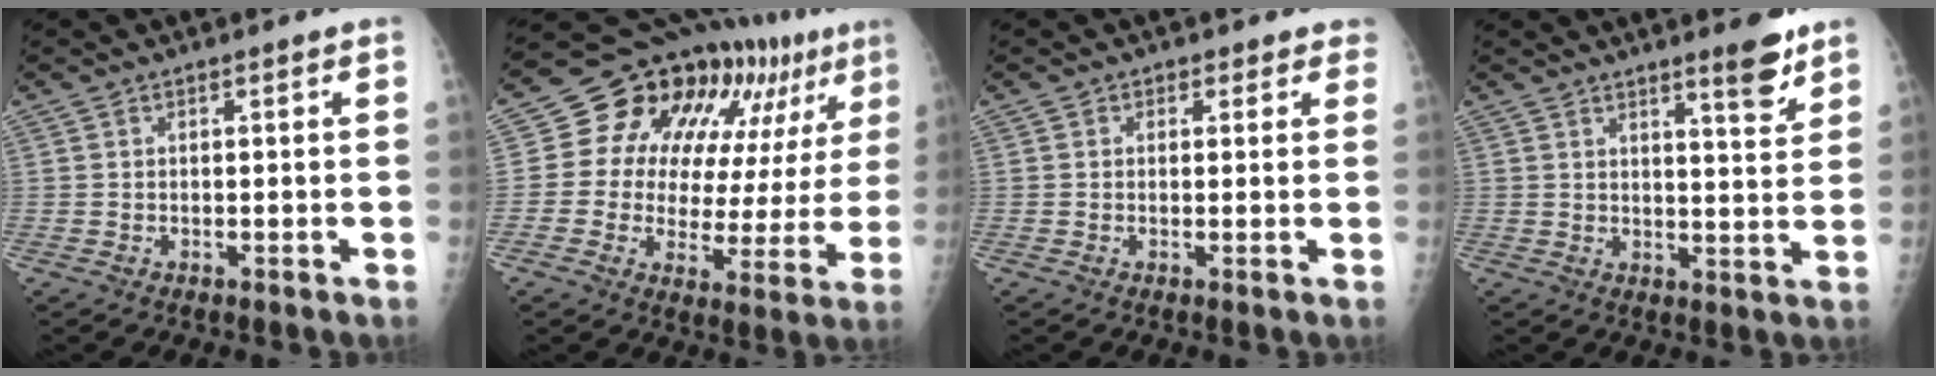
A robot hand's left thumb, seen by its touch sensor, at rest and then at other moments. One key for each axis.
{"total": 21.9, "fx": 9.9, "fy": 12.2, "fz": 15.2, "tx": -0.157, "ty": 0.008, "tz": 0.140}
{"total": 2.0, "fx": 1.1, "fy": 1.6, "fz": 0.2, "tx": 0.027, "ty": -0.002, "tz": 0.005}
{"total": 6.4, "fx": 4.7, "fy": 1.1, "fz": 4.2, "tx": -0.048, "ty": -0.035, "tz": 0.065}